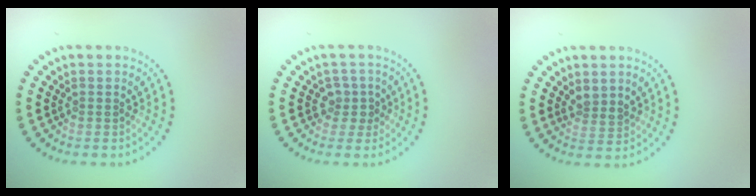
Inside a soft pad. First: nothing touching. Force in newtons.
{"total": 1.9, "press": 1.4, "slide": 1.3}
{"total": 1.5, "press": 1.2, "slide": 0.8}